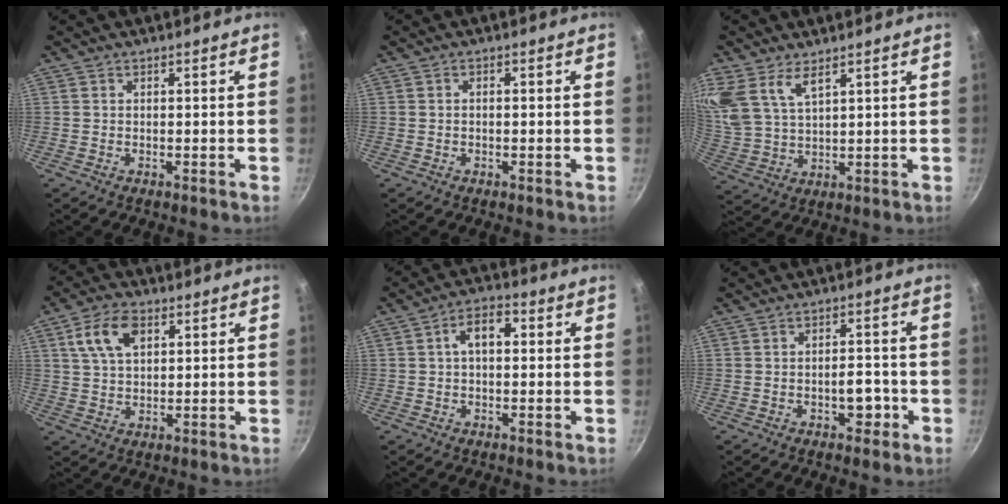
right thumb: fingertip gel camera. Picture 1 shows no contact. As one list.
[{"total": 0.6, "force": [-0.2, 0.3, 0.5], "torque": [-0.009, 0.002, -0.003]}, {"total": 11.4, "force": [6.2, 5.7, 7.7], "torque": [-0.175, -0.012, 0.136]}, {"total": 8.6, "force": [3.4, 5.0, 6.1], "torque": [-0.107, -0.001, 0.062]}, {"total": 5.8, "force": [0.8, 3.3, 4.7], "torque": [-0.071, 0.021, 0.006]}, {"total": 4.6, "force": [-1.8, 2.5, 3.5], "torque": [-0.032, 0.016, -0.023]}]